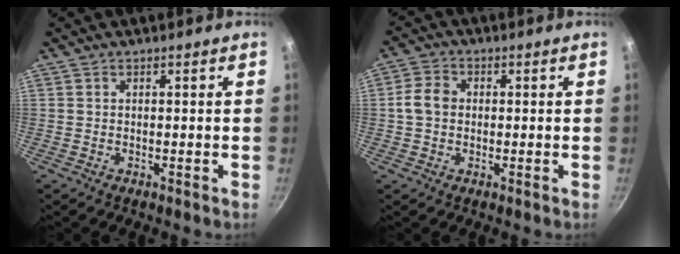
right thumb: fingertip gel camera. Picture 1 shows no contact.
{"total": 4.5, "force": [0.1, 3.7, 2.6], "torque": [-0.042, 0.010, -0.008]}